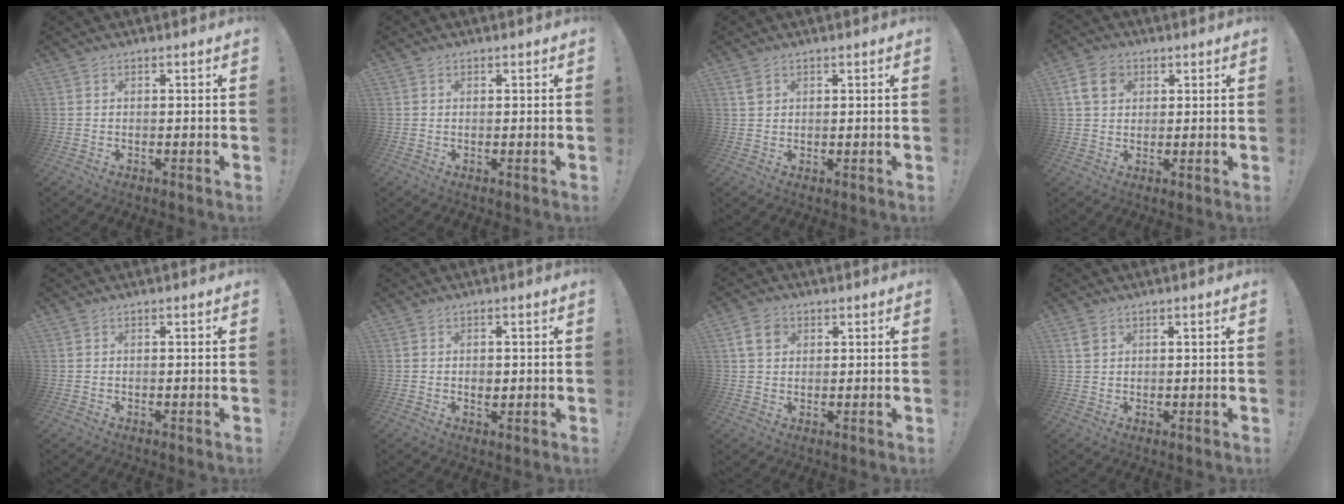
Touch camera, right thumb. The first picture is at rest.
{"total": 0.0}
{"total": 2.3, "force": [1.3, 1.6, 1.0], "torque": [-0.007, -0.003, 0.023]}
{"total": 8.4, "force": [3.2, 6.3, 4.5], "torque": [-0.083, -0.003, 0.065]}
{"total": 0.0}
{"total": 1.8, "force": [-0.2, 1.4, 1.1], "torque": [-0.006, -0.001, -0.007]}
{"total": 6.2, "force": [2.5, 4.6, 3.2], "torque": [-0.057, 0.004, 0.050]}
{"total": 2.4, "force": [1.4, 1.5, 1.2], "torque": [-0.011, -0.004, 0.025]}